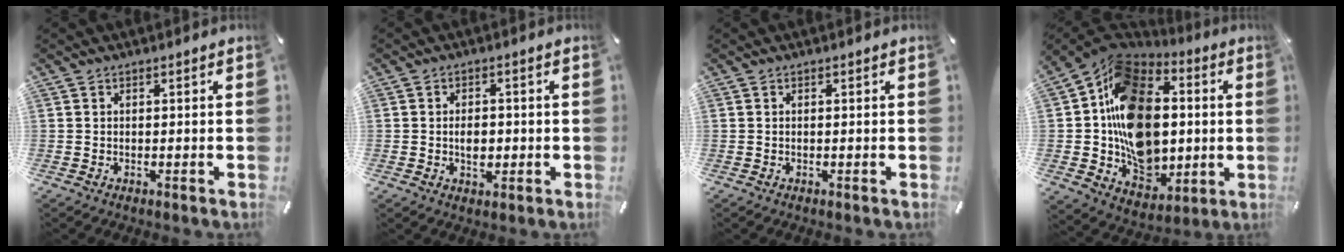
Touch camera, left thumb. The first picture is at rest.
{"total": 4.1, "force": [-0.5, 2.8, 2.9], "torque": [-0.038, -0.001, -0.012]}
{"total": 0.0}
{"total": 20.5, "force": [1.2, 16.2, 12.4], "torque": [-0.217, -0.009, 0.027]}